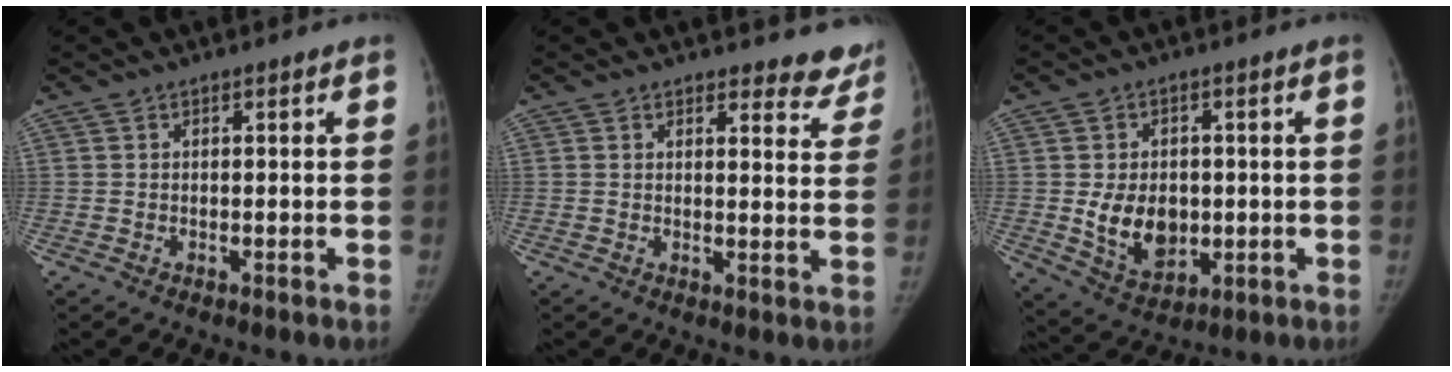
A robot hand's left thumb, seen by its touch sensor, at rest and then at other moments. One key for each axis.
{"total": 7.5, "fx": 7.0, "fy": 2.6, "fz": 0.8, "tx": 0.039, "ty": -0.044, "tz": 0.057}
{"total": 10.0, "fx": -0.5, "fy": 7.3, "fz": 6.8, "tx": -0.083, "ty": -0.010, "tz": 0.010}